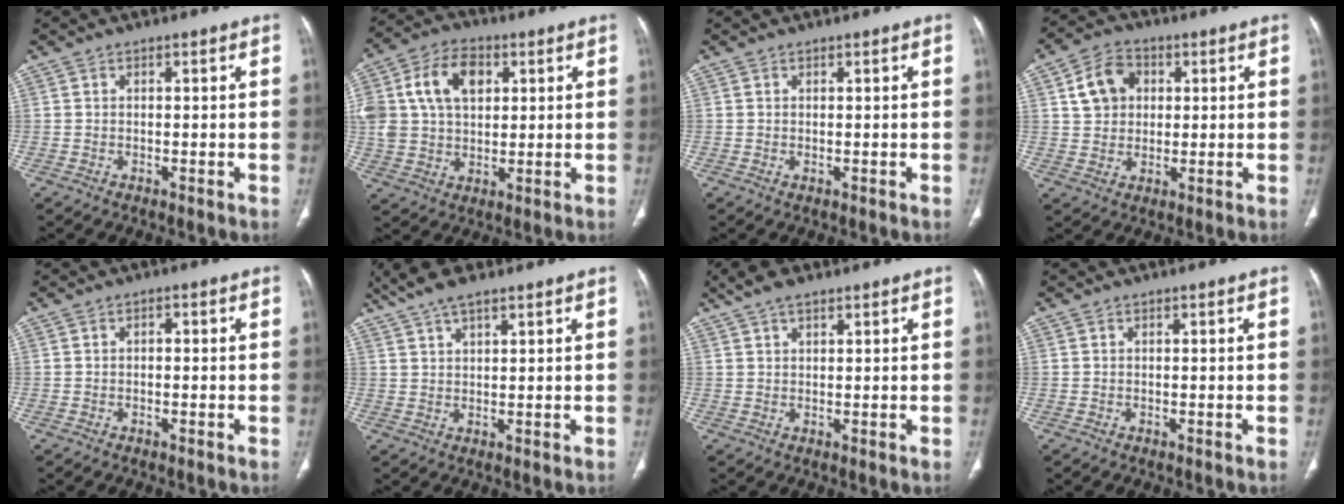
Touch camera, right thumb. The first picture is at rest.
{"total": 16.5, "force": [4.6, 11.4, 11.0], "torque": [-0.222, 0.010, 0.084]}
{"total": 0.0}
{"total": 8.2, "force": [2.3, 6.5, 4.4], "torque": [-0.059, 0.006, 0.038]}
{"total": 0.8, "force": [-0.1, 0.5, 0.6], "torque": [-0.004, 0.002, -0.005]}
{"total": 6.8, "force": [5.0, 2.0, 4.2], "torque": [-0.084, 0.003, 0.095]}
{"total": 4.6, "force": [3.2, 1.9, 2.8], "torque": [-0.053, 0.005, 0.059]}
{"total": 0.0}